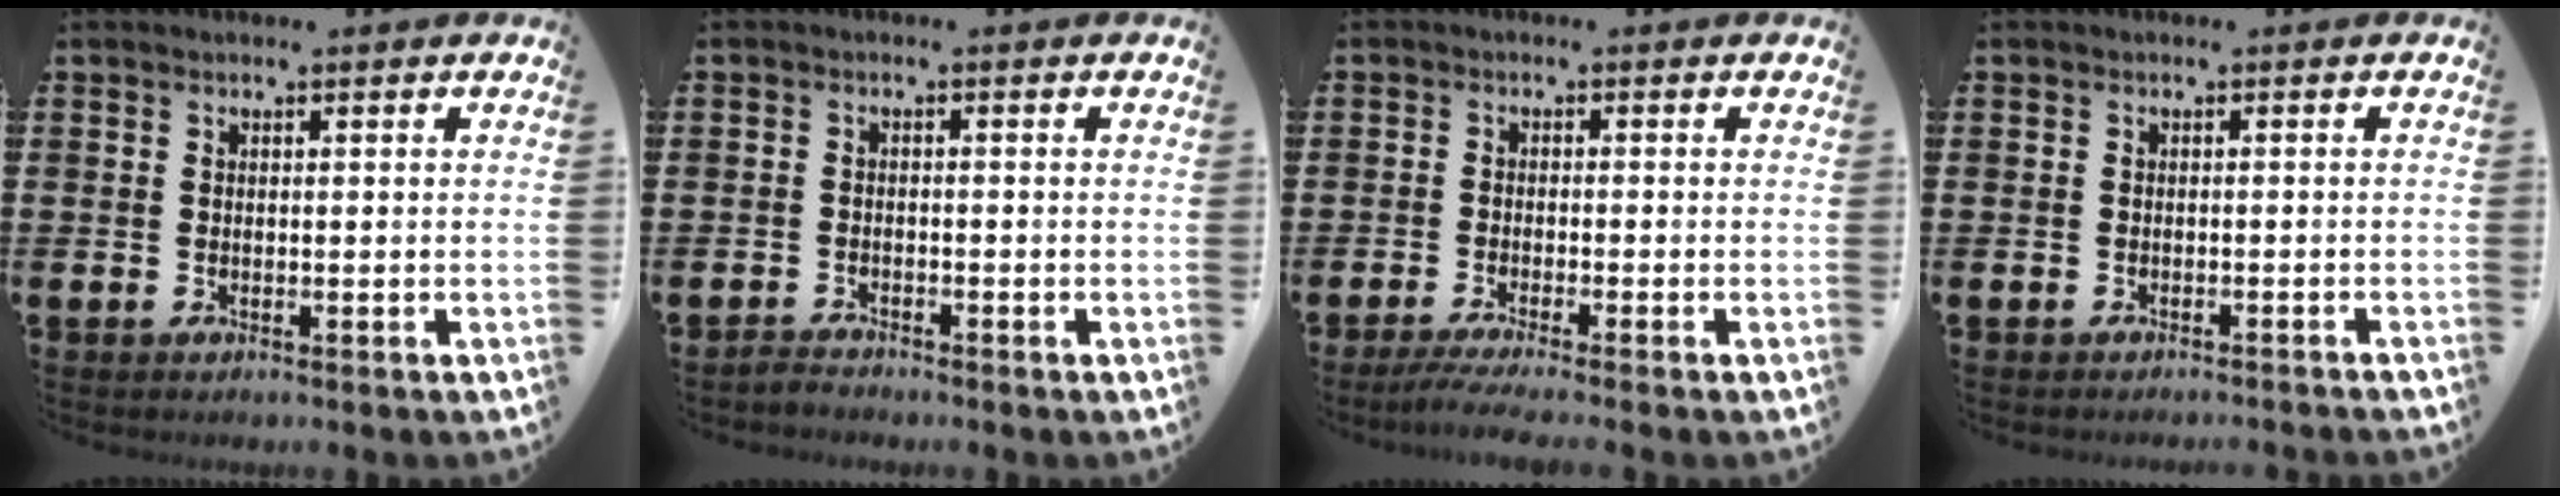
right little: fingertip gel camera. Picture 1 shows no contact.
{"total": 1.4, "force": [-1.4, 0.1, -0.1], "torque": [-0.003, 0.003, -0.029]}
{"total": 2.6, "force": [-1.9, -0.1, 1.7], "torque": [-0.025, -0.003, -0.034]}
{"total": 0.7, "force": [-0.7, -0.2, 0.0], "torque": [0.001, 0.000, -0.015]}